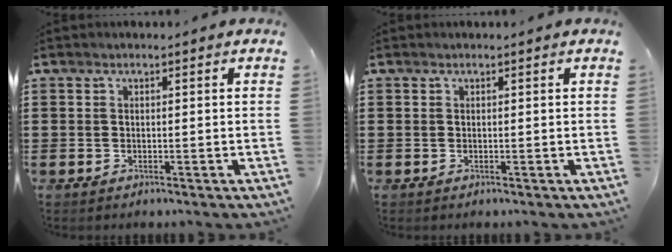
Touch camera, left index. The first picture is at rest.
{"total": 0.0}